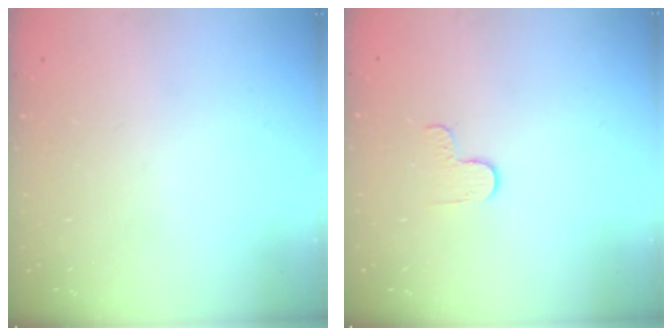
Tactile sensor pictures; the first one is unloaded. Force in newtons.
{"total": 2.7, "press": 2.6, "slide": 0.4}